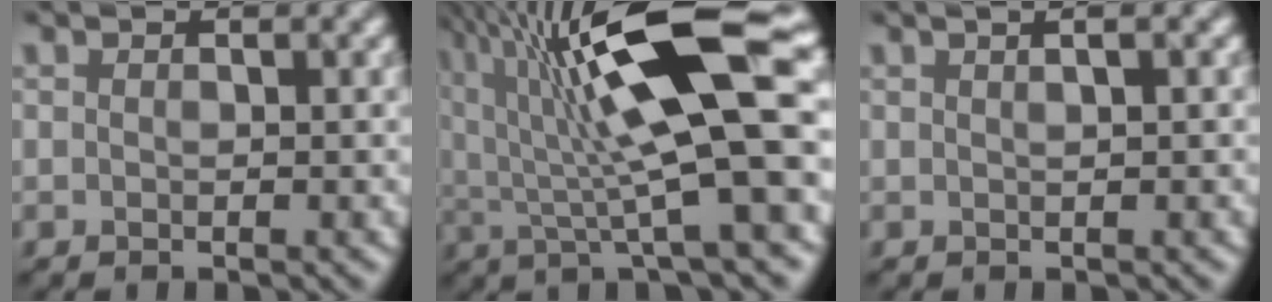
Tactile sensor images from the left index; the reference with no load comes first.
{"total": 13.0, "force": [3.1, 2.7, 12.3], "torque": [-0.214, 0.011, 0.050]}
{"total": 4.0, "force": [1.8, 1.9, 3.0], "torque": [-0.012, 0.028, -0.007]}